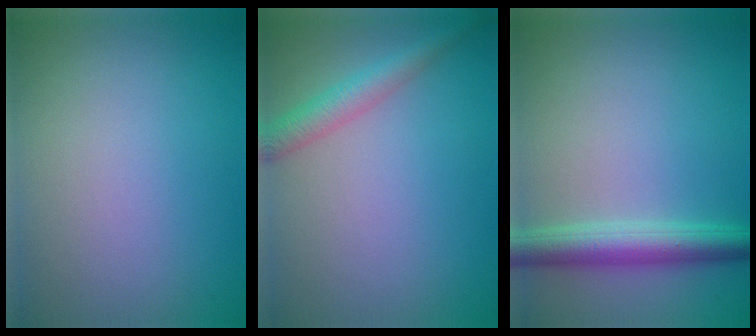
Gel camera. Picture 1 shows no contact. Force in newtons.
{"total": 2.8, "press": 2.8, "slide": 0.1}
{"total": 4.2, "press": 4.2, "slide": 0.1}